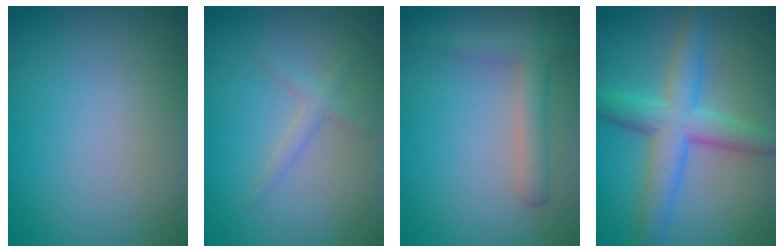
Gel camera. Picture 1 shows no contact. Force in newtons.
{"total": 1.4, "press": 1.4, "slide": 0.1}
{"total": 2.9, "press": 2.9, "slide": 0.2}
{"total": 4.5, "press": 4.5, "slide": 0.2}